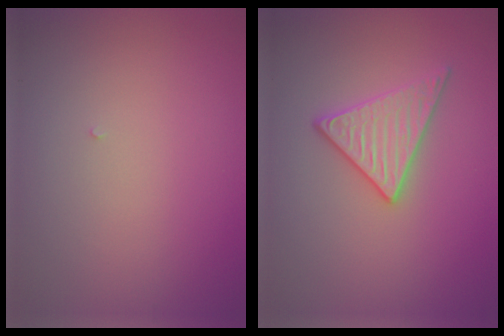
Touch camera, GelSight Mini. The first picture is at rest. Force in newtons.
{"total": 3.0, "press": 3.0, "slide": 0.1}